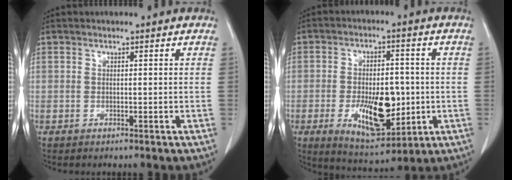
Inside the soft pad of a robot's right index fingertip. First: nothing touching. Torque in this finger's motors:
{"motor_torque": [0.45, -0.04, 0.24, 0.06]}